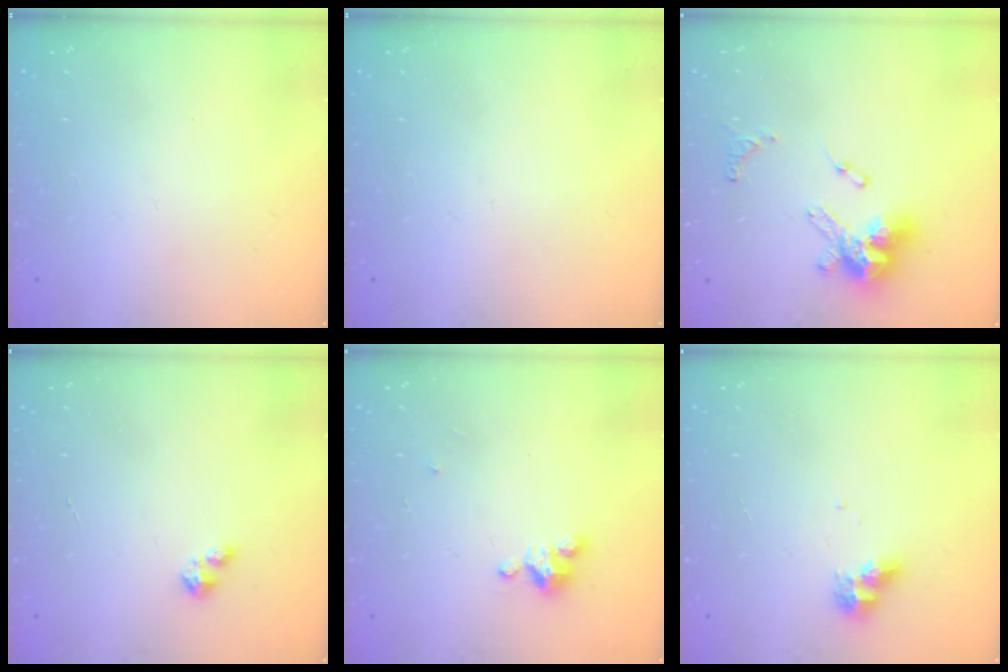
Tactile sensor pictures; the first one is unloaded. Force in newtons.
{"total": 0.0}
{"total": 13.4, "press": 13.4, "slide": 1.3}
{"total": 1.7, "press": 1.7, "slide": 0.2}
{"total": 2.9, "press": 2.9, "slide": 0.3}
{"total": 7.4, "press": 7.4, "slide": 0.5}